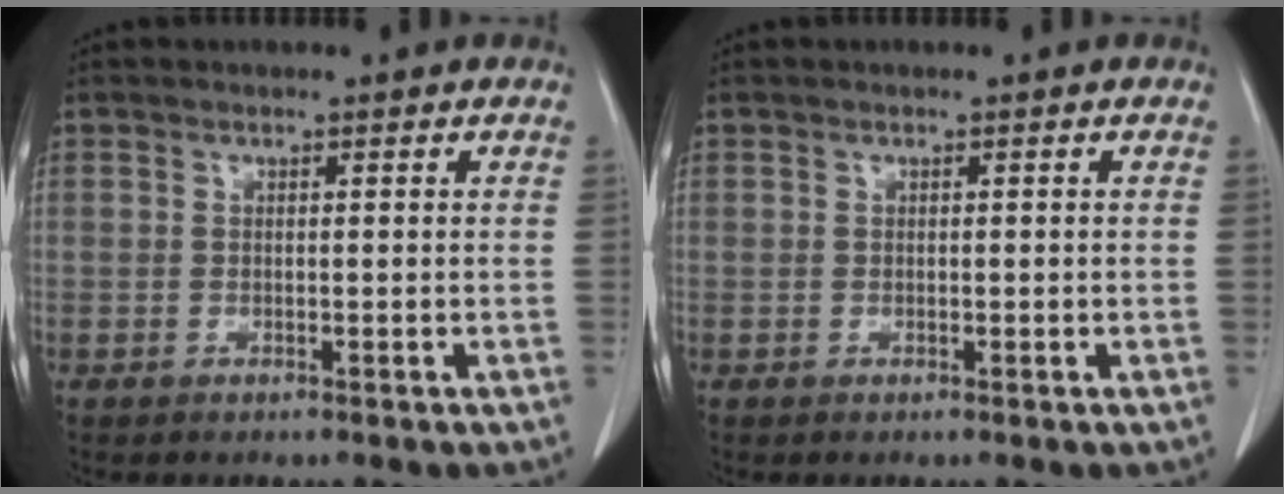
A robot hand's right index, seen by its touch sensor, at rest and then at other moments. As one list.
[{"total": 0.0}]